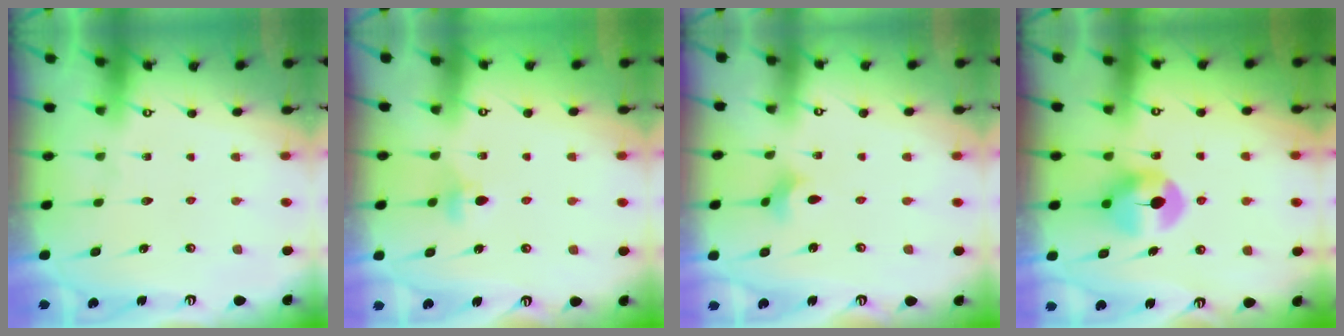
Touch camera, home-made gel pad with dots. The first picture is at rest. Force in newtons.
{"total": 4.1, "press": 4.0, "slide": 1.0}
{"total": 2.2, "press": 2.2, "slide": 0.5}
{"total": 8.4, "press": 8.3, "slide": 1.2}